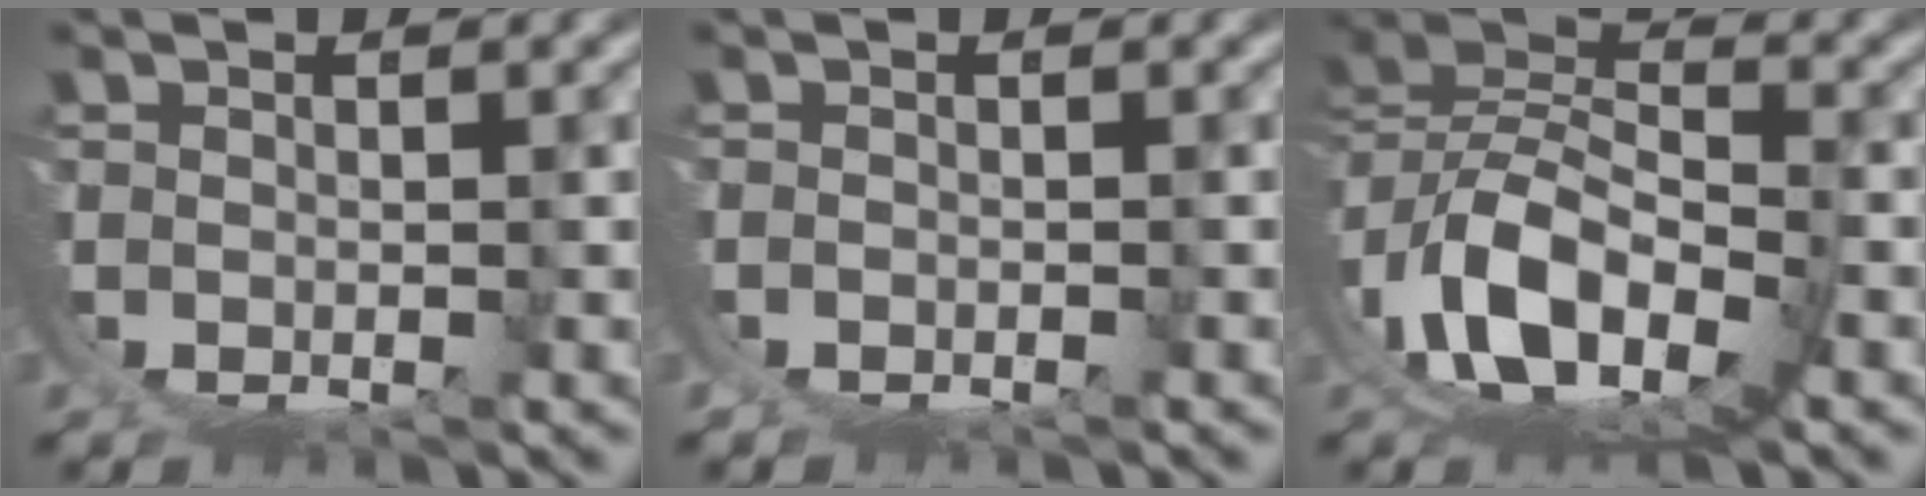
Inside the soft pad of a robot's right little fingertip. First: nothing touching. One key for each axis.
{"total": 1.6, "fx": -0.6, "fy": 1.4, "fz": 0.7, "tx": -0.023, "ty": -0.003, "tz": -0.009}
{"total": 11.3, "fx": 1.9, "fy": 7.4, "fz": 8.3, "tx": -0.180, "ty": -0.031, "tz": 0.037}